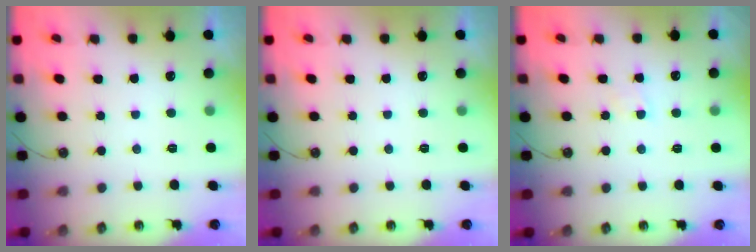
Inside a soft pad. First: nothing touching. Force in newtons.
{"total": 0.0}
{"total": 2.8, "press": 2.8, "slide": 0.3}